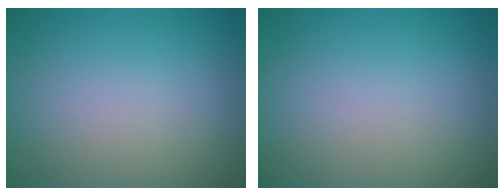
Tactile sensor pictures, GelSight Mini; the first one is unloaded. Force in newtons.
{"total": 0.0}